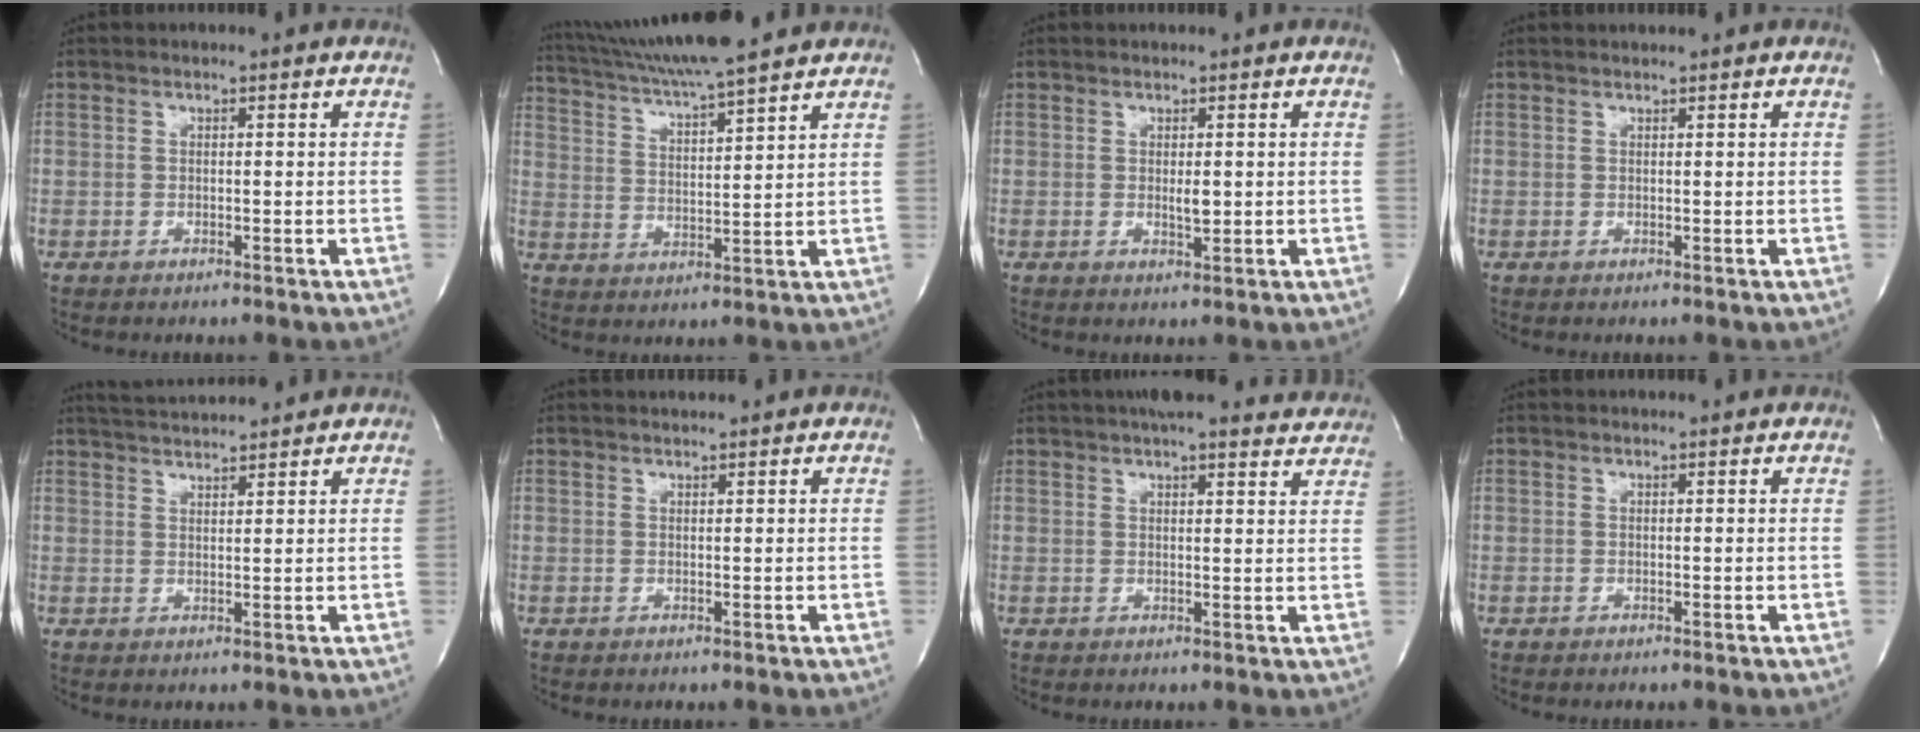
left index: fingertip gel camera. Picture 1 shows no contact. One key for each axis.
{"total": 14.1, "fx": 12.6, "fy": -0.7, "fz": 6.3, "tx": -0.124, "ty": 0.020, "tz": 0.209}
{"total": 1.6, "fx": 0.2, "fy": 0.5, "fz": 1.5, "tx": -0.026, "ty": -0.005, "tz": 0.006}
{"total": 0.8, "fx": 0.8, "fy": 0.0, "fz": 0.2, "tx": -0.003, "ty": 0.006, "tz": 0.015}
{"total": 6.8, "fx": 6.6, "fy": 0.2, "fz": 1.9, "tx": -0.041, "ty": 0.024, "tz": 0.109}
{"total": 1.5, "fx": 1.5, "fy": -0.1, "fz": 0.3, "tx": -0.004, "ty": 0.009, "tz": 0.028}
{"total": 17.3, "fx": 15.7, "fy": 3.1, "fz": 6.6, "tx": -0.089, "ty": 0.021, "tz": 0.190}
{"total": 1.0, "fx": 0.9, "fy": 0.2, "fz": 0.2, "tx": -0.008, "ty": 0.003, "tz": 0.009}